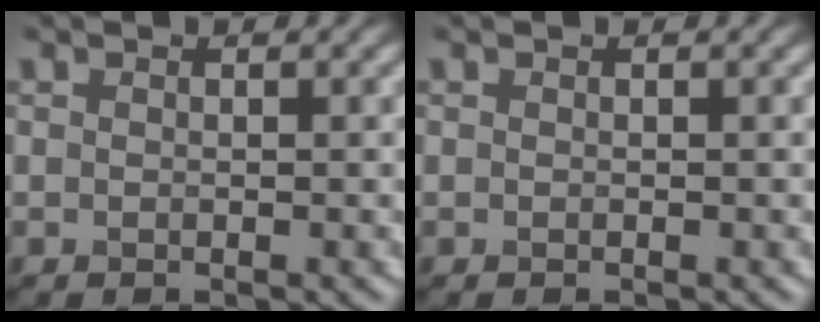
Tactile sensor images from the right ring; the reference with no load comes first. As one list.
[{"total": 0.0}]